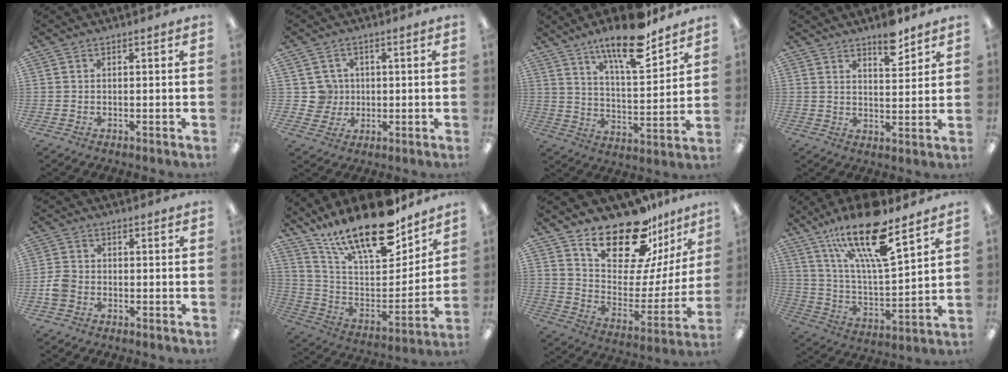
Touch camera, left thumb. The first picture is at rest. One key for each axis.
{"total": 5.7, "fx": 0.9, "fy": 5.6, "fz": 0.3, "tx": -0.002, "ty": 0.002, "tz": 0.017}
{"total": 15.4, "fx": 11.5, "fy": 3.8, "fz": 9.5, "tx": -0.156, "ty": -0.063, "tz": 0.191}
{"total": 6.8, "fx": 5.4, "fy": 2.4, "fz": 3.4, "tx": -0.030, "ty": -0.038, "tz": 0.089}
{"total": 4.3, "fx": -1.5, "fy": 3.4, "fz": 2.2, "tx": -0.041, "ty": 0.010, "tz": -0.027}
{"total": 22.4, "fx": 17.1, "fy": 7.5, "fz": 12.3, "tx": -0.213, "ty": -0.113, "tz": 0.296}
{"total": 20.6, "fx": 16.5, "fy": 8.1, "fz": 9.2, "tx": -0.149, "ty": -0.124, "tz": 0.290}
{"total": 20.7, "fx": 14.0, "fy": 5.9, "fz": 14.1, "tx": -0.246, "ty": -0.078, "tz": 0.235}